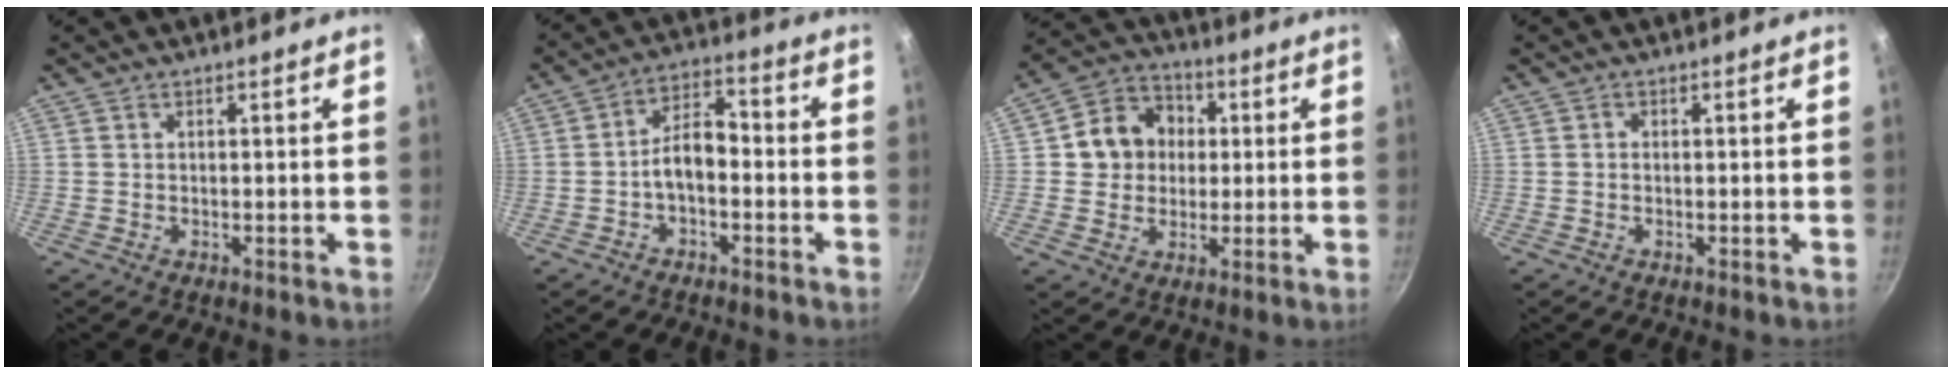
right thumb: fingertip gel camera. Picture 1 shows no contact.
{"total": 6.7, "force": [-2.0, 3.7, 5.2], "torque": [-0.074, 0.038, -0.042]}
{"total": 11.0, "force": [1.6, 9.8, 4.8], "torque": [-0.045, 0.017, 0.012]}
{"total": 0.5, "force": [-0.2, 0.4, 0.2], "torque": [0.000, 0.002, -0.004]}